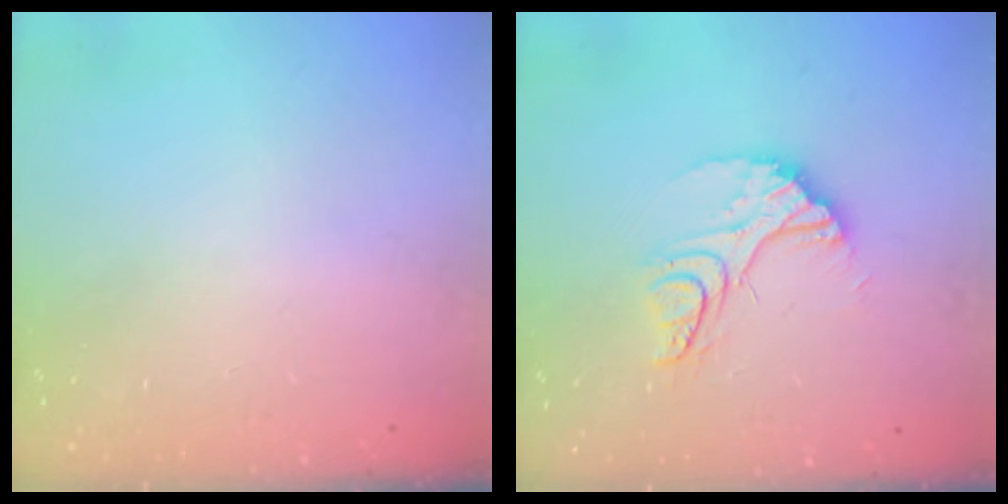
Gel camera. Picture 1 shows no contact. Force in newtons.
{"total": 13.5, "press": 13.4, "slide": 1.3}